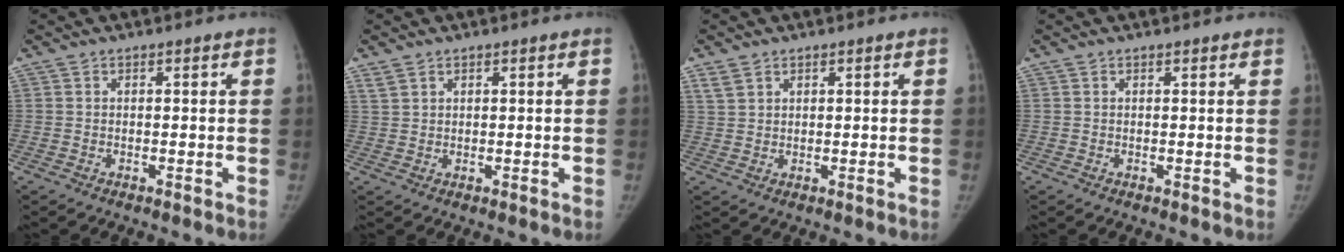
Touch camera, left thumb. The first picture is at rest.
{"total": 1.8, "force": [1.3, 1.0, 0.7], "torque": [-0.012, -0.001, 0.031]}
{"total": 2.6, "force": [1.8, 1.6, 1.1], "torque": [-0.019, -0.003, 0.042]}
{"total": 1.1, "force": [0.9, 0.2, 0.4], "torque": [-0.001, 0.004, 0.012]}